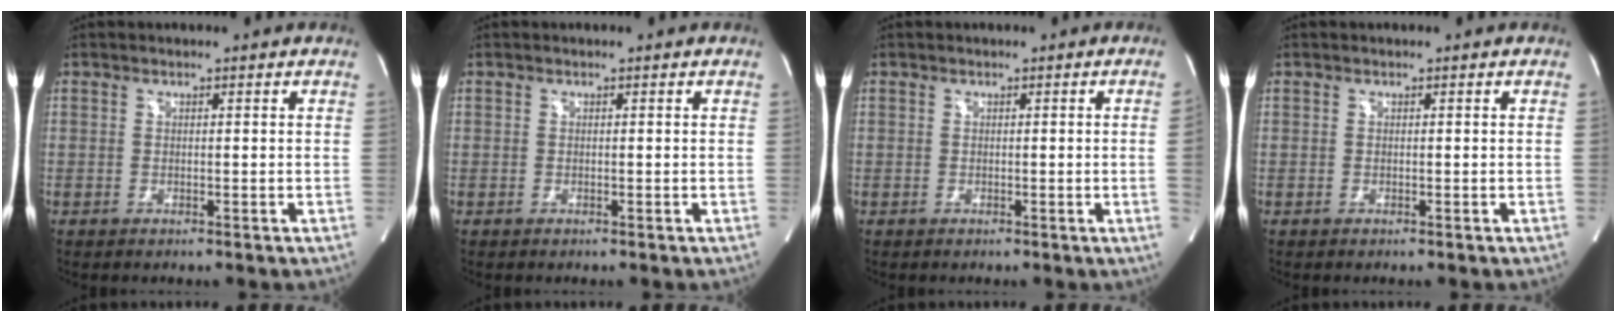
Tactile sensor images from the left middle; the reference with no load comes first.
{"total": 0.0}
{"total": 1.7, "force": [-0.1, -0.8, 1.5], "torque": [-0.017, -0.001, 0.000]}
{"total": 1.4, "force": [0.0, 0.5, -1.3], "torque": [0.013, 0.002, 0.000]}